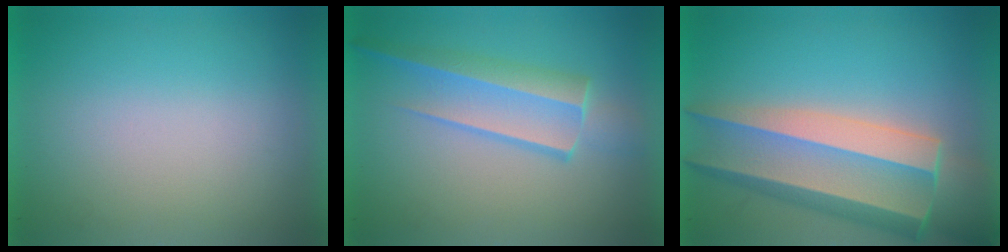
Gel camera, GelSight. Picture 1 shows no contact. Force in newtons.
{"total": 3.3}
{"total": 9.9}